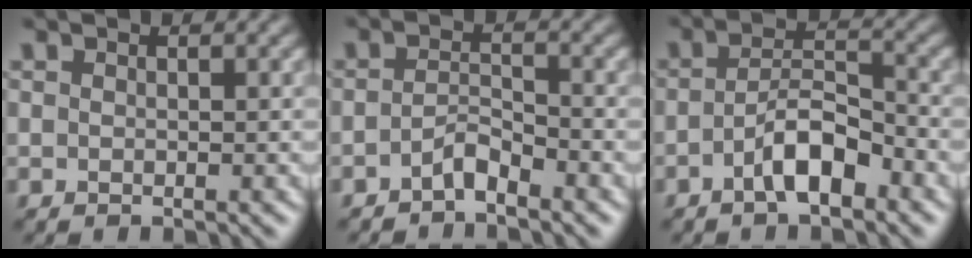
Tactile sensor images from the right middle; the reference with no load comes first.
{"total": 1.7, "force": [-1.5, 0.3, 0.9], "torque": [-0.020, 0.010, -0.029]}
{"total": 4.0, "force": [-2.1, 1.4, 3.1], "torque": [-0.056, 0.012, -0.038]}